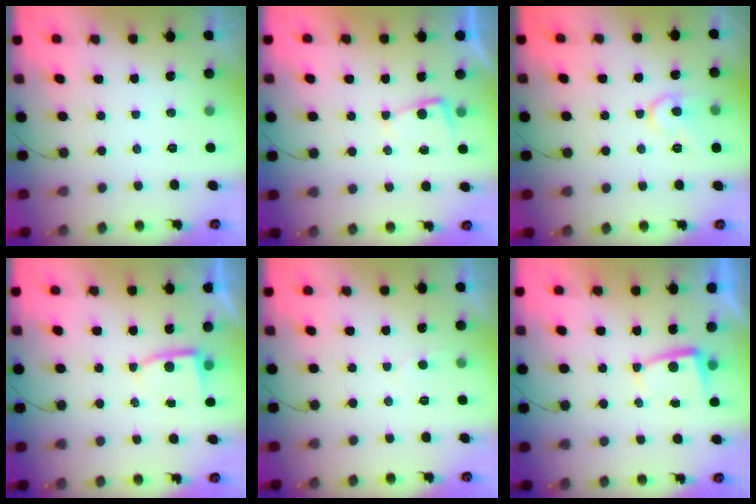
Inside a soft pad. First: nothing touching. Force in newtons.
{"total": 2.0, "press": 2.0, "slide": 0.4}
{"total": 10.1, "press": 10.1, "slide": 1.0}
{"total": 3.1, "press": 3.0, "slide": 0.3}
{"total": 2.6, "press": 2.6, "slide": 0.2}
{"total": 2.9, "press": 2.9, "slide": 0.4}